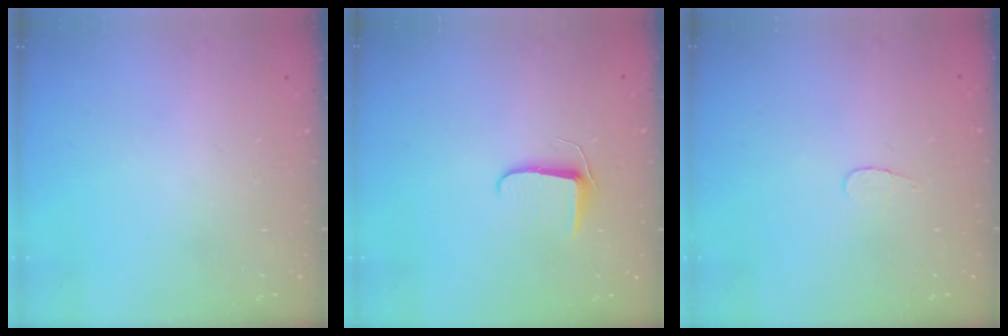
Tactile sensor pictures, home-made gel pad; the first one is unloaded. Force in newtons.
{"total": 6.4, "press": 6.3, "slide": 0.8}
{"total": 2.8, "press": 2.8, "slide": 0.3}